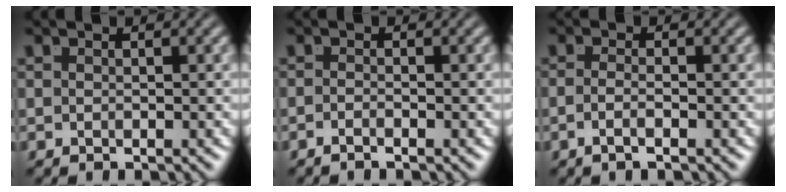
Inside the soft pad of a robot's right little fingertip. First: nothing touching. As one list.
[{"total": 1.4, "force": [-1.2, -0.6, 0.5], "torque": [-0.007, -0.005, -0.021]}, {"total": 2.0, "force": [-1.3, -0.5, 1.4], "torque": [-0.030, -0.010, -0.019]}]